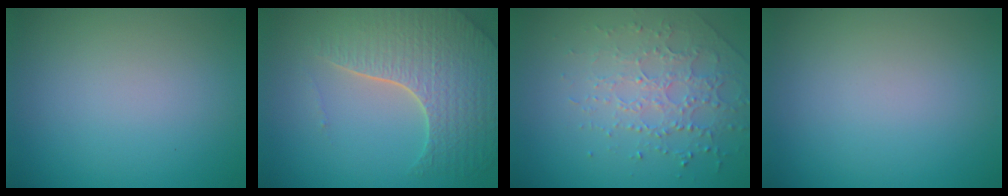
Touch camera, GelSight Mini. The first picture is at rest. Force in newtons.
{"total": 7.1, "press": 5.3, "slide": 4.6}
{"total": 2.6, "press": 2.4, "slide": 1.1}
{"total": 0.0}